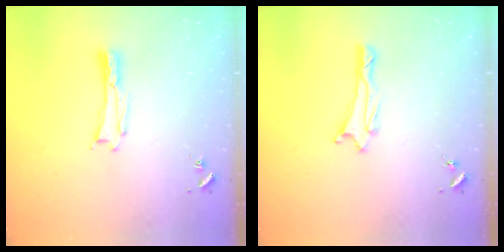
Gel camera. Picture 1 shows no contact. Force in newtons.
{"total": 1.0, "press": 1.0, "slide": 0.2}